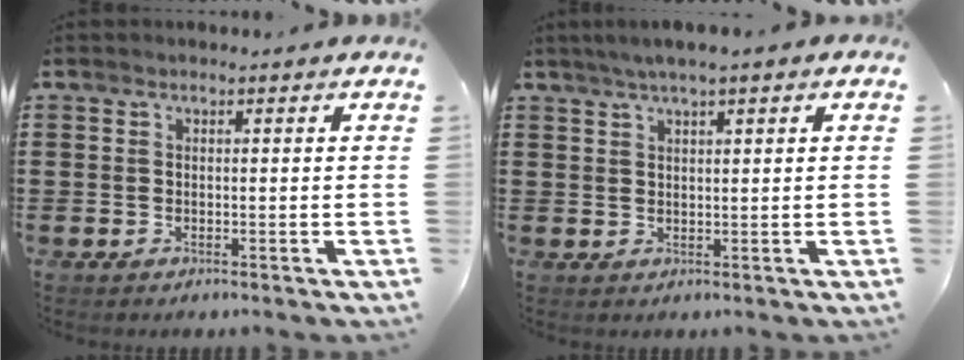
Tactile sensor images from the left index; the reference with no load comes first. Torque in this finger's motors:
{"motor_torque": [0.32, -0.36, 0.12, 0.04]}